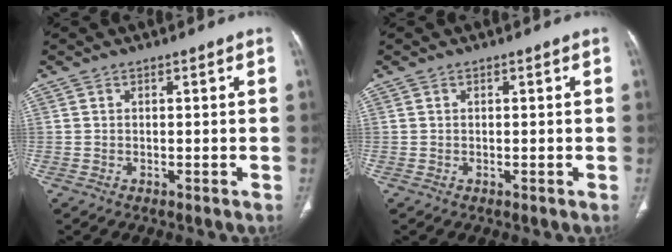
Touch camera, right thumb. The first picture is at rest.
{"total": 0.0}